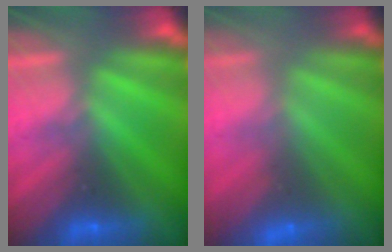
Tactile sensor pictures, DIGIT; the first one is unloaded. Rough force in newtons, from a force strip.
{"total": 3.0}